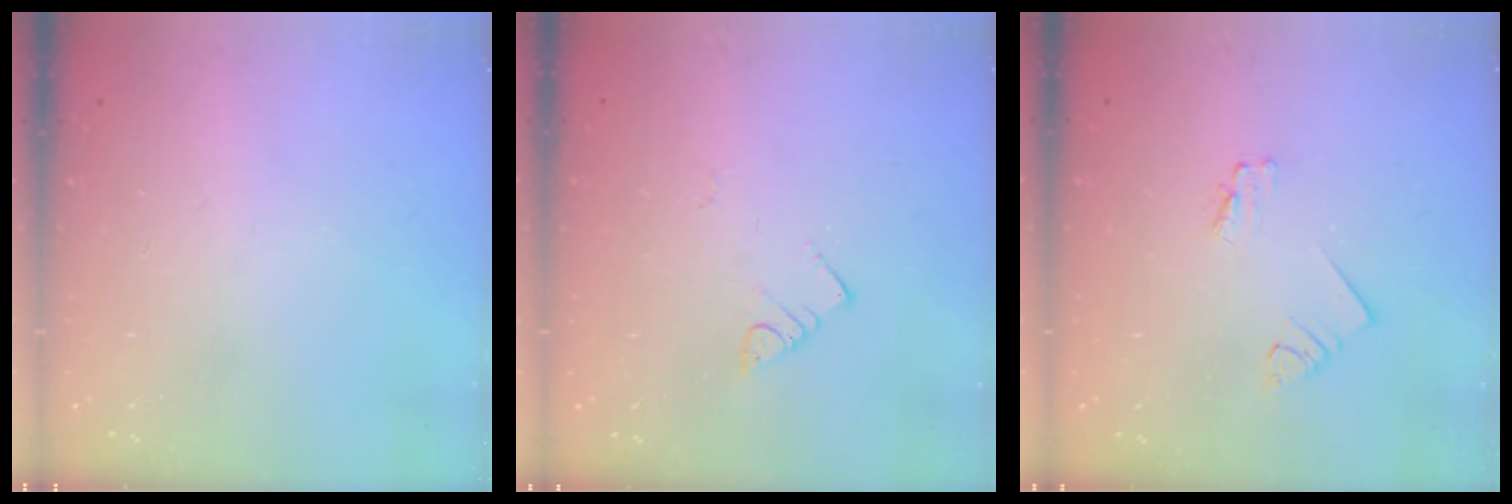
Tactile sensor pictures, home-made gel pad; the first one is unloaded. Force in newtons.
{"total": 3.0, "press": 3.0, "slide": 0.2}
{"total": 1.7, "press": 1.7, "slide": 0.3}